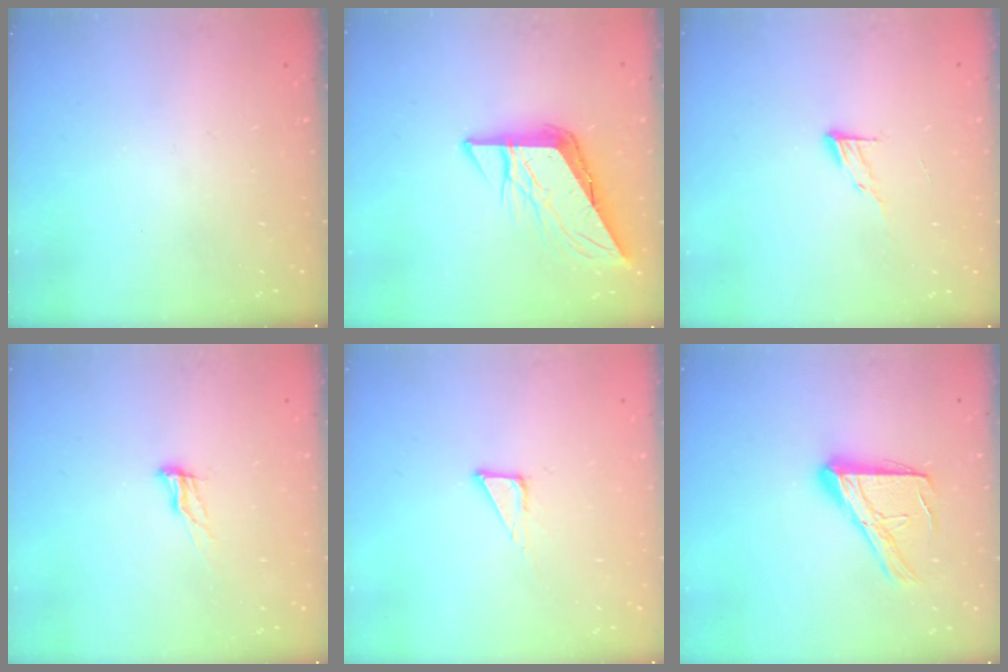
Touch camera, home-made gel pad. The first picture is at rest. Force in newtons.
{"total": 9.3, "press": 9.2, "slide": 1.2}
{"total": 5.9, "press": 5.9, "slide": 0.6}
{"total": 7.9, "press": 7.6, "slide": 2.2}
{"total": 1.9, "press": 1.9, "slide": 0.1}
{"total": 14.7, "press": 14.7, "slide": 1.1}